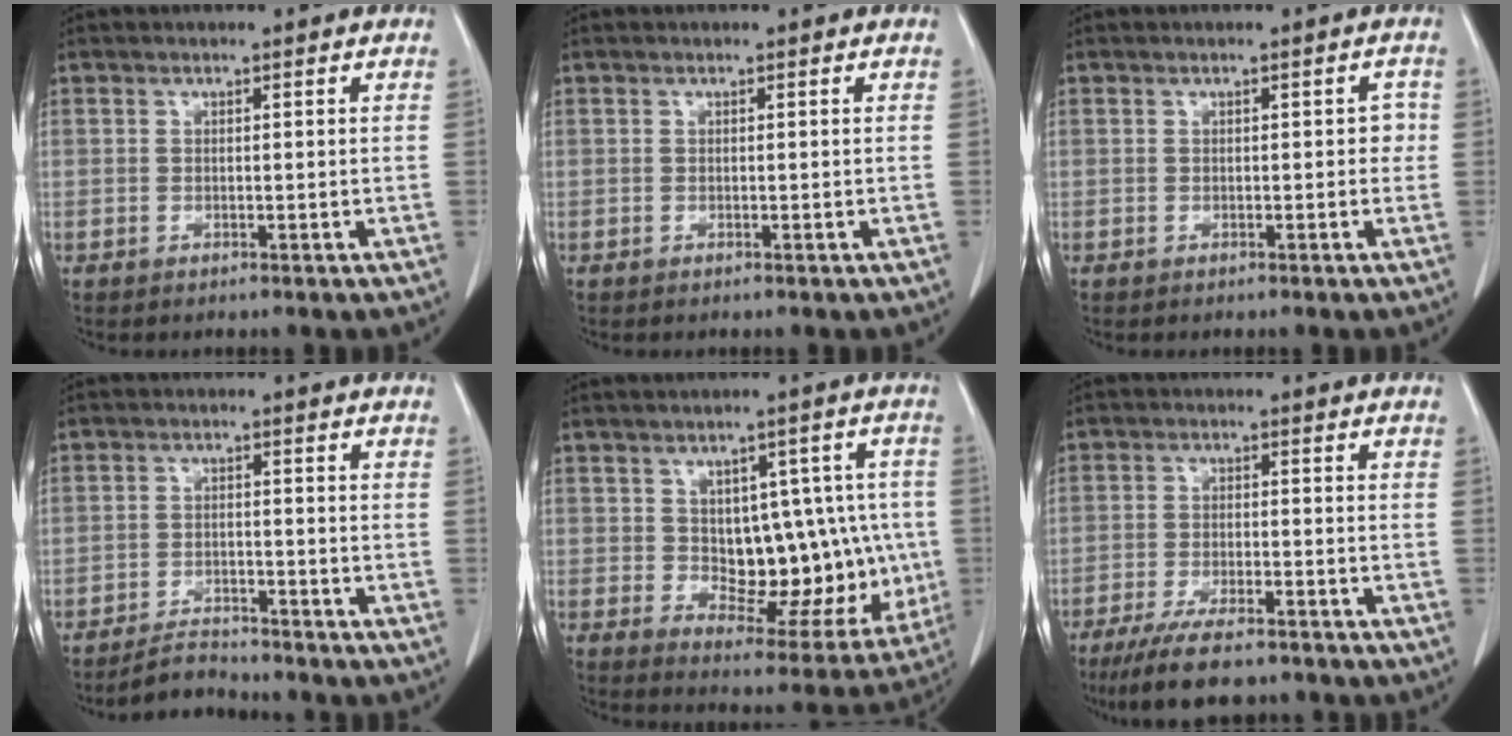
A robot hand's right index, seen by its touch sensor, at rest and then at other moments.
{"total": 0.0}
{"total": 1.7, "force": [-0.1, 1.1, 1.3], "torque": [-0.005, 0.010, -0.002]}
{"total": 3.9, "force": [-3.8, 0.6, 0.1], "torque": [-0.007, -0.011, -0.066]}
{"total": 15.5, "force": [0.1, 8.5, 13.0], "torque": [-0.167, 0.019, 0.028]}
{"total": 10.4, "force": [-8.3, 2.1, 5.8], "torque": [-0.097, -0.021, -0.133]}